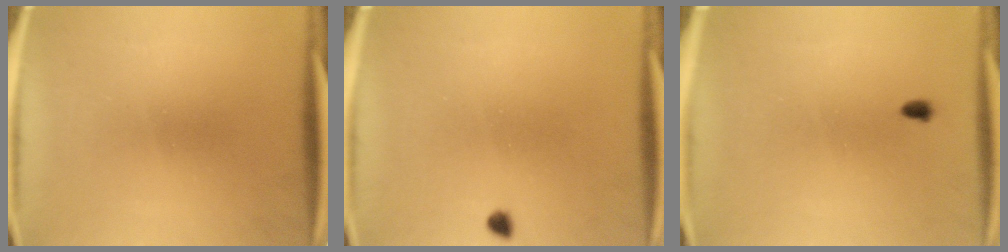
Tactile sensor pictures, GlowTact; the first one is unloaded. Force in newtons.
{"total": 1.2}
{"total": 1.0}